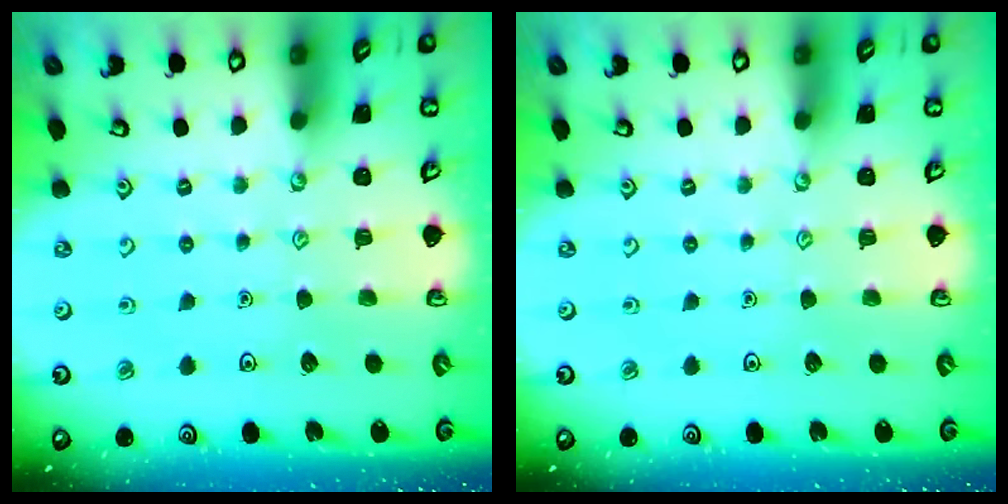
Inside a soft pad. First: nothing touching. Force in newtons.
{"total": 0.0}